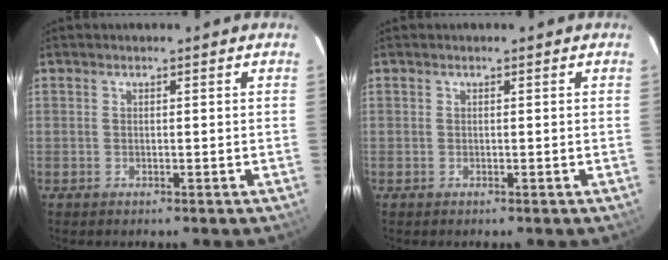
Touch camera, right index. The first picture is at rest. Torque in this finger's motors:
{"motor_torque": [-0.03, -0.03, 0.02, 0.01]}